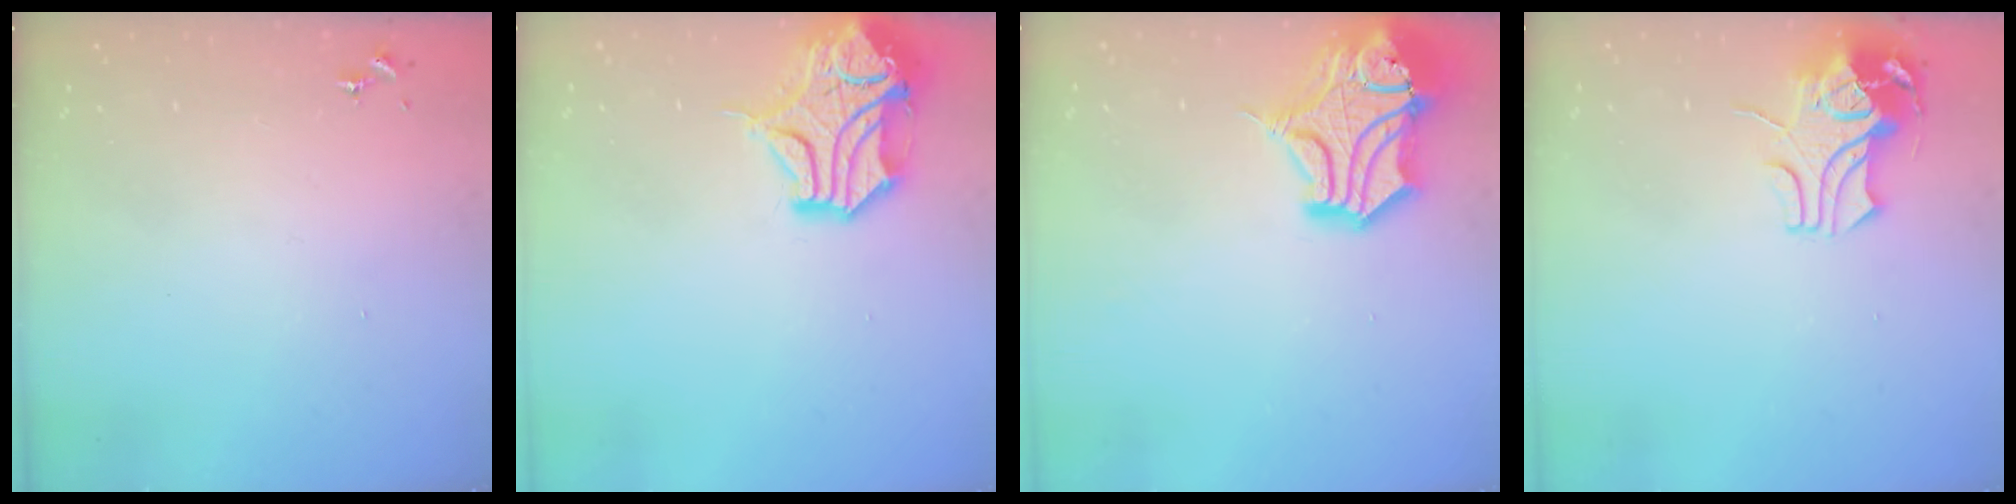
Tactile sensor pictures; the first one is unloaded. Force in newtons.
{"total": 15.8, "press": 15.6, "slide": 2.5}
{"total": 16.9, "press": 16.7, "slide": 2.3}
{"total": 9.2, "press": 9.1, "slide": 1.2}